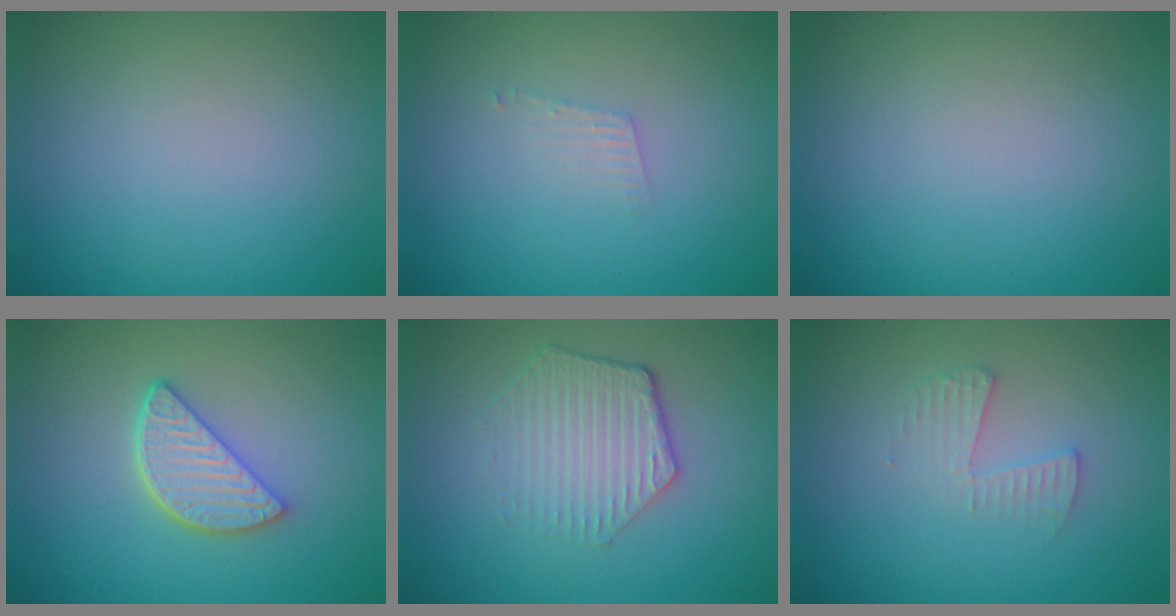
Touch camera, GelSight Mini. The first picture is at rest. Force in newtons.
{"total": 0.9, "press": 0.9, "slide": 0.1}
{"total": 0.0}
{"total": 3.9, "press": 3.3, "slide": 2.2}
{"total": 3.6, "press": 3.0, "slide": 2.0}
{"total": 1.6, "press": 1.6, "slide": 0.1}